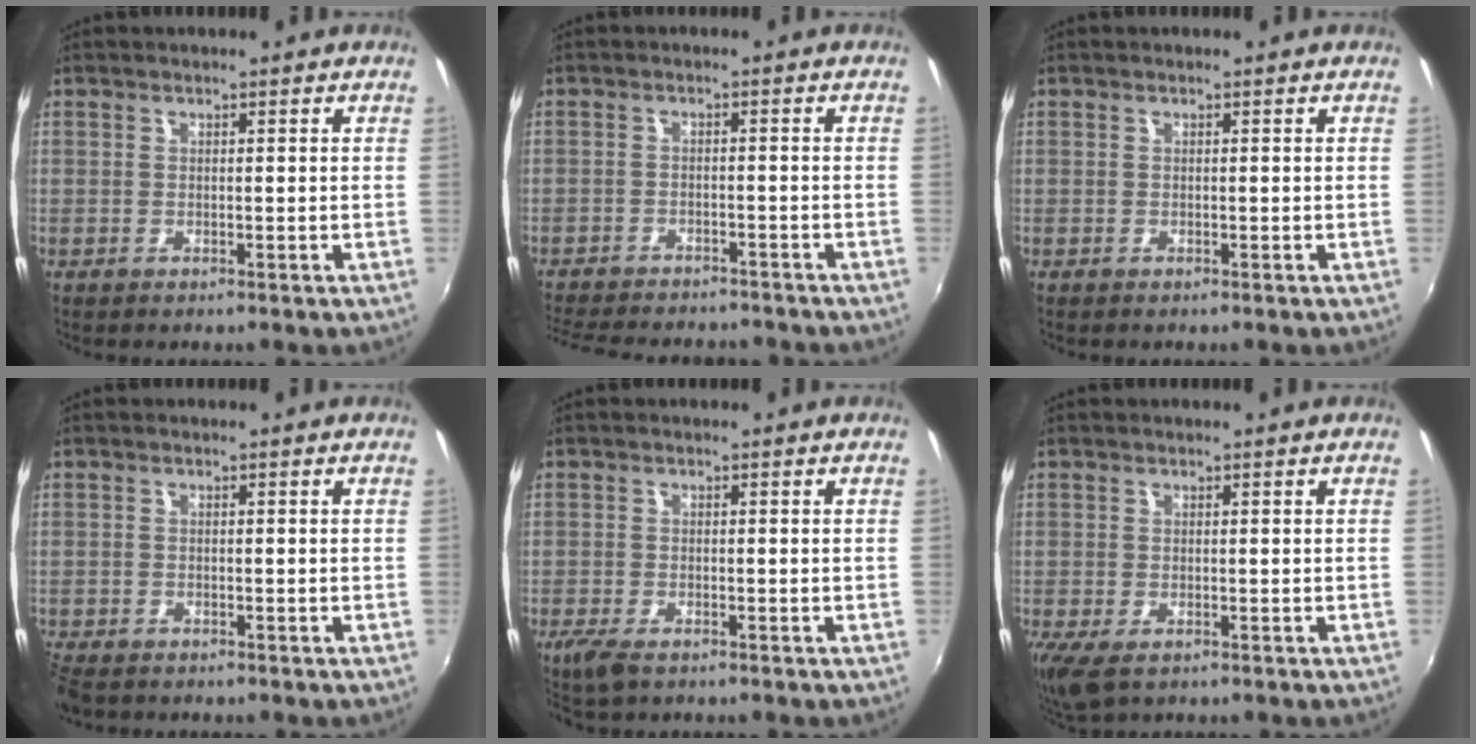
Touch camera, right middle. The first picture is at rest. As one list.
[{"total": 14.5, "force": [-12.6, 4.3, 5.6], "torque": [-0.131, -0.018, -0.186]}, {"total": 0.0}, {"total": 4.2, "force": [-3.5, 1.5, 1.8], "torque": [-0.050, -0.022, -0.069]}, {"total": 3.8, "force": [-2.7, 1.3, 2.4], "torque": [-0.059, -0.013, -0.053]}, {"total": 4.8, "force": [-2.6, 2.2, 3.5], "torque": [-0.070, -0.023, -0.040]}]